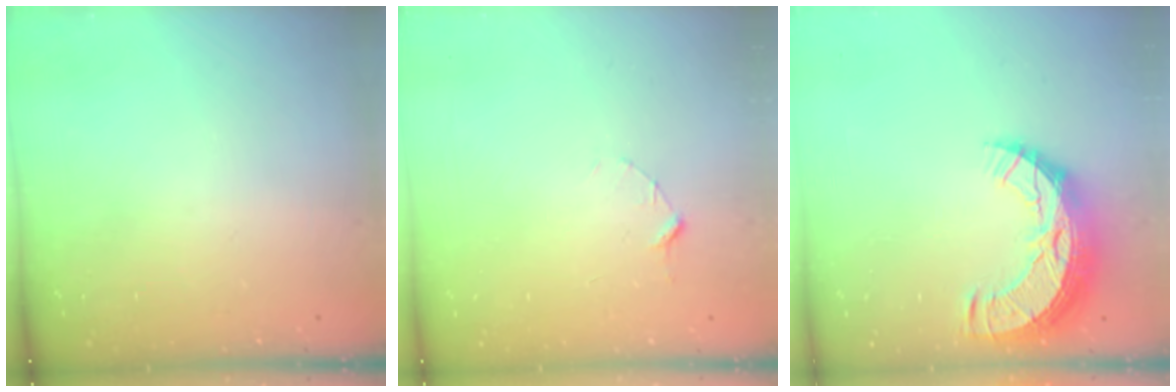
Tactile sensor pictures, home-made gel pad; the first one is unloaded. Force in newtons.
{"total": 2.9, "press": 2.9, "slide": 0.3}
{"total": 13.4, "press": 13.4, "slide": 0.9}